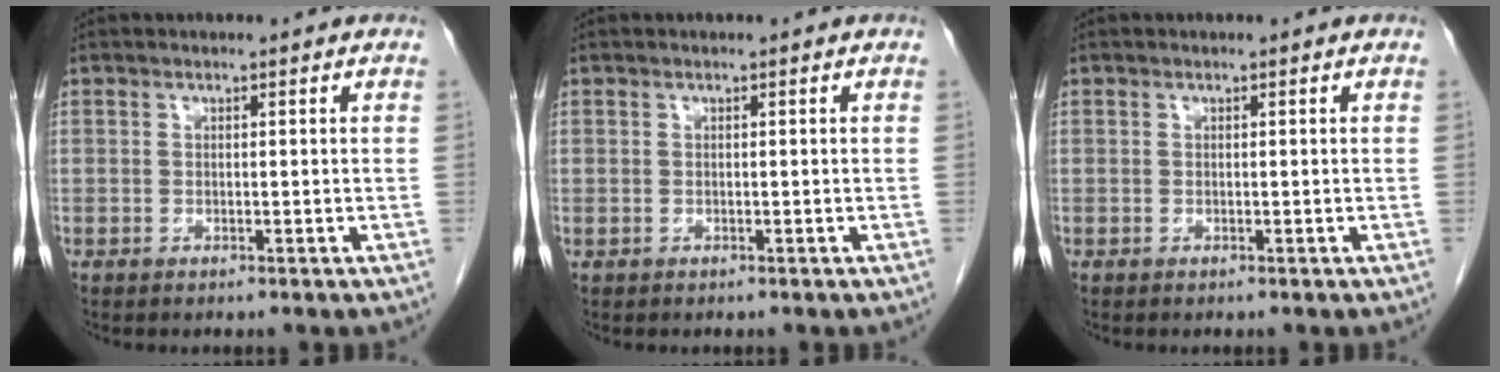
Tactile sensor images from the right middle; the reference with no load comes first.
{"total": 0.0}
{"total": 0.0}